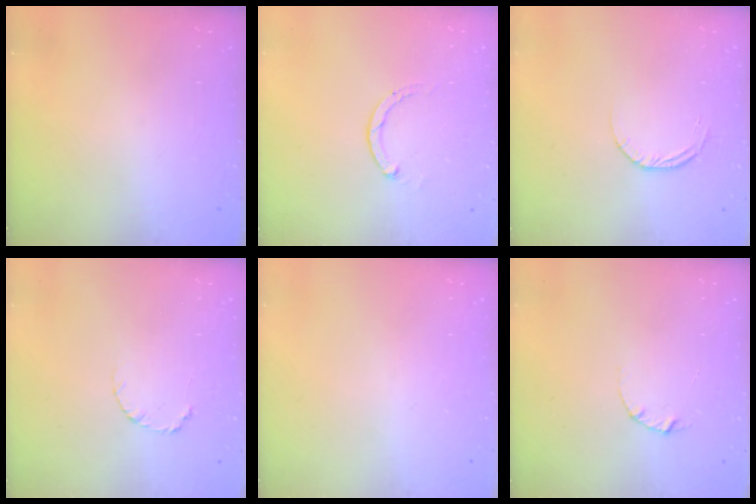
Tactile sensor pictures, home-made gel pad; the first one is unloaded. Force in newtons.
{"total": 1.8, "press": 1.7, "slide": 0.5}
{"total": 3.5, "press": 3.5, "slide": 0.3}
{"total": 3.9, "press": 3.8, "slide": 0.5}
{"total": 0.0}
{"total": 2.1, "press": 2.1, "slide": 0.1}